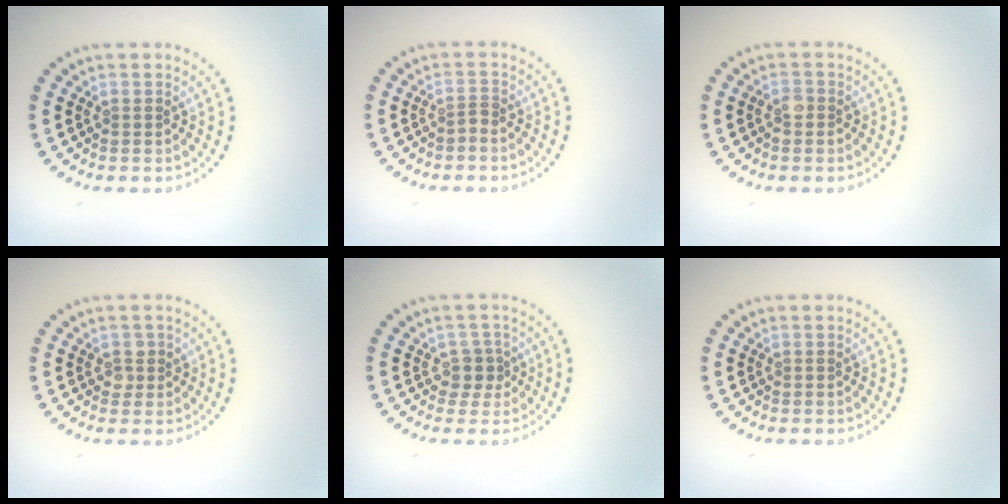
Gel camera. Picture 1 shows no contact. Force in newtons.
{"total": 0.6, "press": 0.3, "slide": 0.5}
{"total": 1.0, "press": 0.9, "slide": 0.5}
{"total": 1.2, "press": 1.1, "slide": 0.4}
{"total": 1.8, "press": 1.4, "slide": 1.1}
{"total": 0.0}